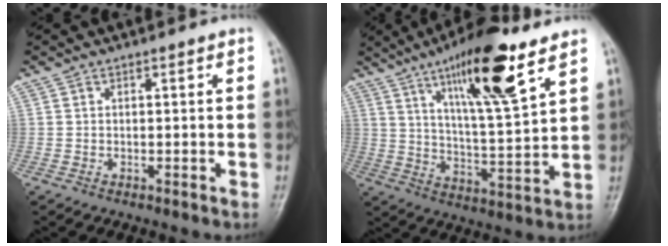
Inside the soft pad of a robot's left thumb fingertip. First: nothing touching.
{"total": 17.1, "force": [9.7, 3.1, 13.7], "torque": [-0.216, -0.050, 0.168]}